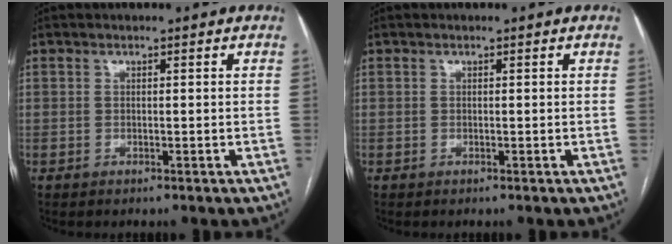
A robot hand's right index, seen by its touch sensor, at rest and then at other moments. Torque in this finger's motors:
{"motor_torque": [0.80, 0.23, -0.02, 0.01]}